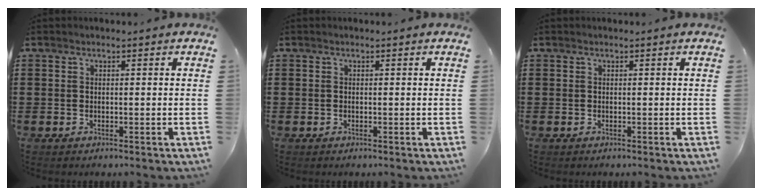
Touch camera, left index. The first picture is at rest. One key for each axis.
{"total": 0.0}
{"total": 0.0}